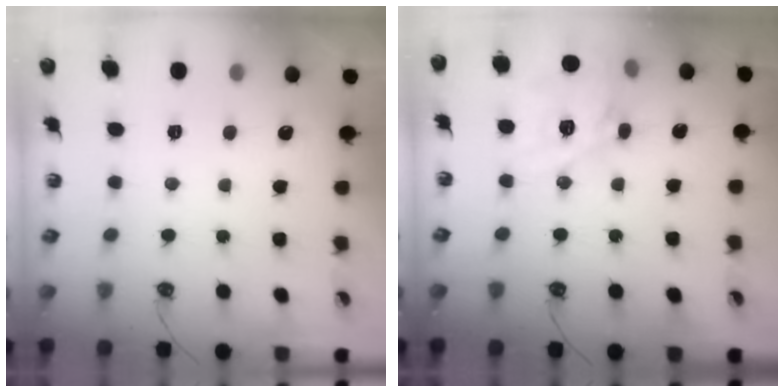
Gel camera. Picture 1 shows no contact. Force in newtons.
{"total": 13.7, "press": 13.6, "slide": 1.8}